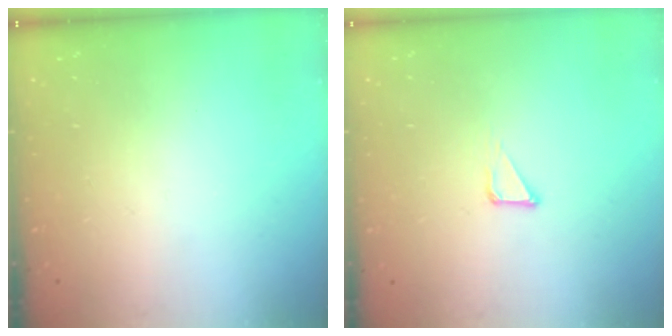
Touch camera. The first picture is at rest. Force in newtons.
{"total": 2.8, "press": 2.8, "slide": 0.1}